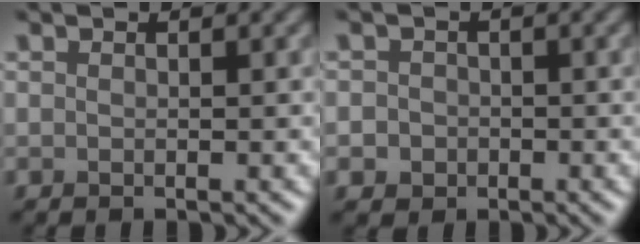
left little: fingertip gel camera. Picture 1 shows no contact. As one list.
[{"total": 2.4, "force": [-0.6, 2.2, 0.6], "torque": [0.006, 0.005, -0.020]}]